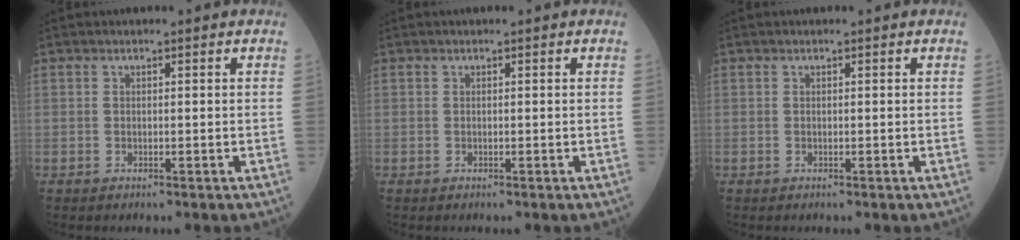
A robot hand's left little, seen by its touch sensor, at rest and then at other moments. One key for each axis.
{"total": 0.0}
{"total": 0.0}